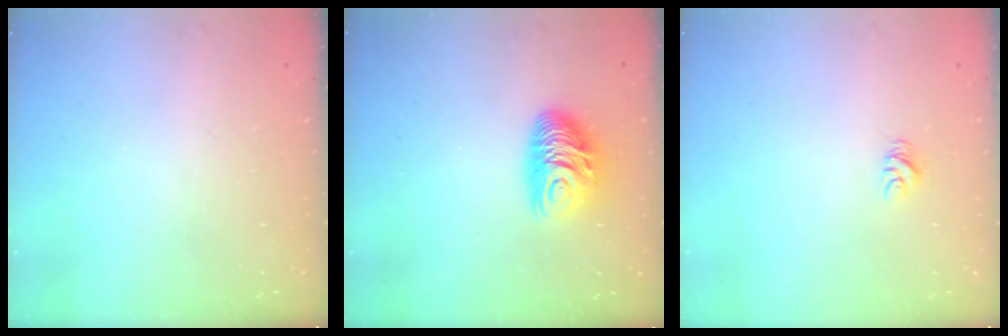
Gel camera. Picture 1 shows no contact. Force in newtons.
{"total": 9.8, "press": 9.7, "slide": 0.7}
{"total": 4.5, "press": 4.5, "slide": 0.3}